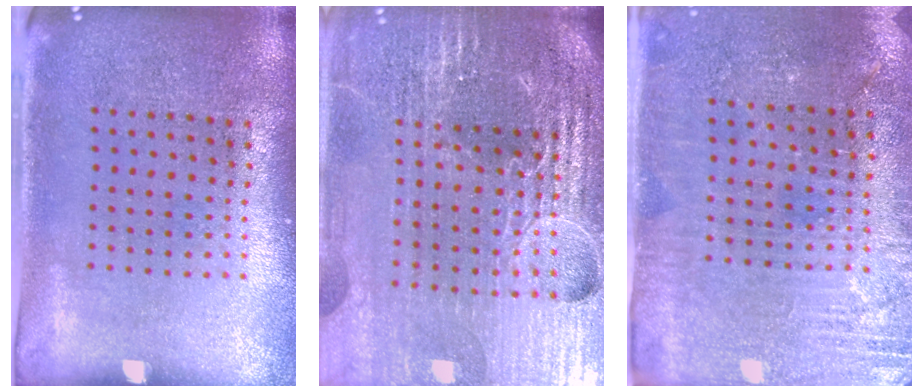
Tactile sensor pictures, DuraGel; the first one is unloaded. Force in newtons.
{"total": 6.3, "press": 5.5, "slide": 2.9}
{"total": 2.9, "press": 2.8, "slide": 0.6}